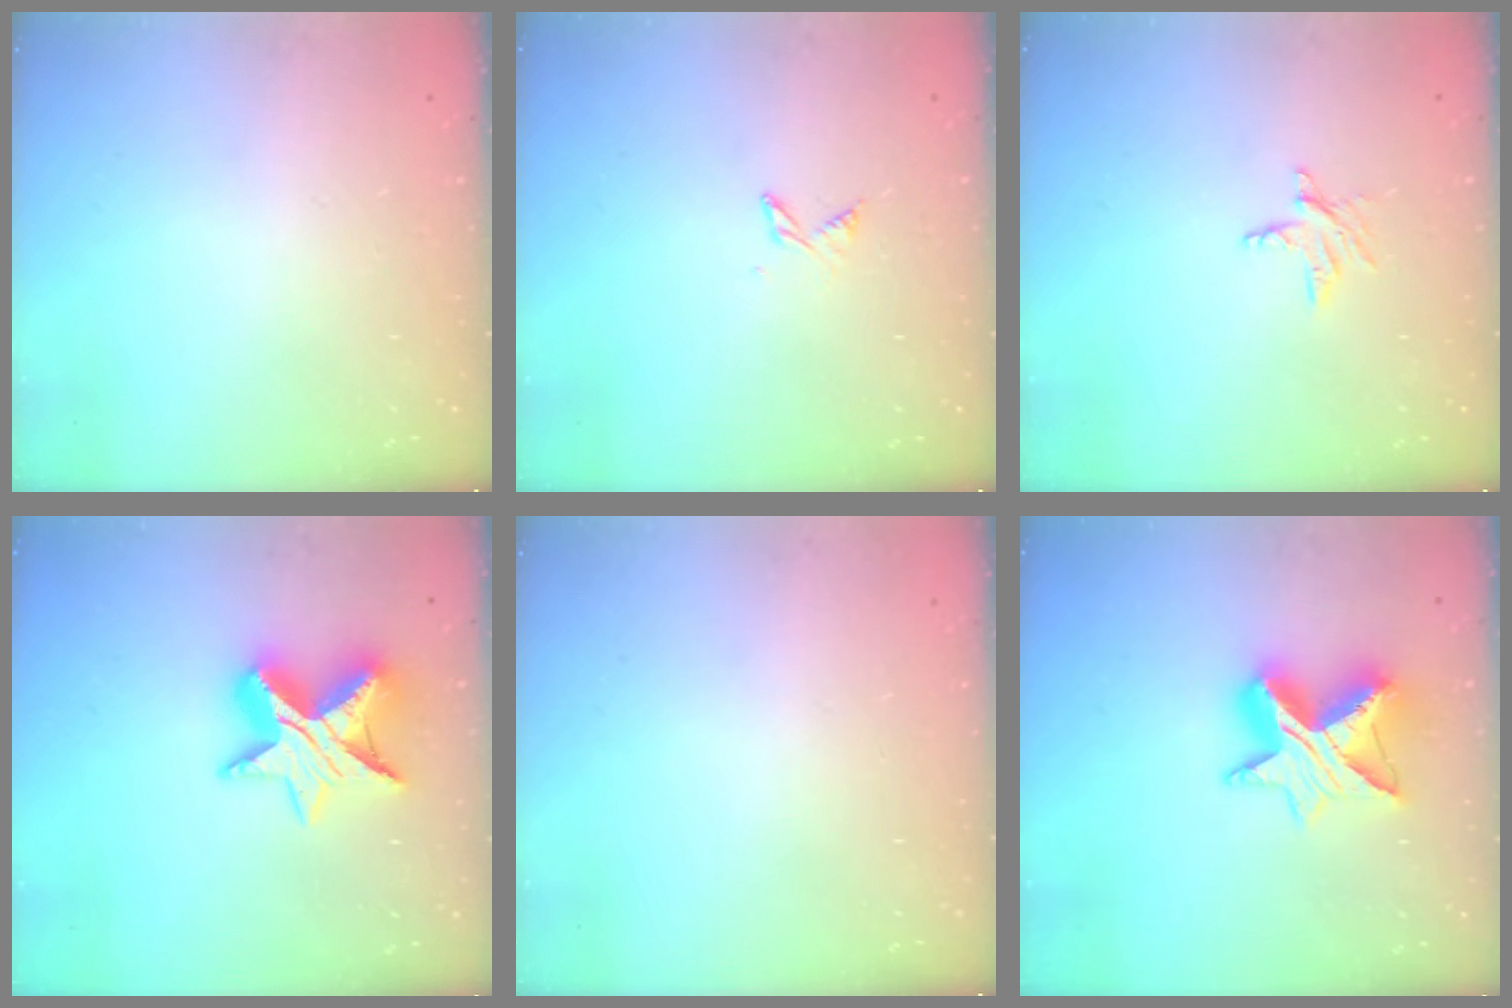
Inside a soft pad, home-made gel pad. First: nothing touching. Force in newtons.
{"total": 3.6, "press": 3.6, "slide": 0.5}
{"total": 3.6, "press": 3.6, "slide": 0.4}
{"total": 12.9, "press": 12.9, "slide": 0.8}
{"total": 0.0}
{"total": 11.4, "press": 11.3, "slide": 1.0}